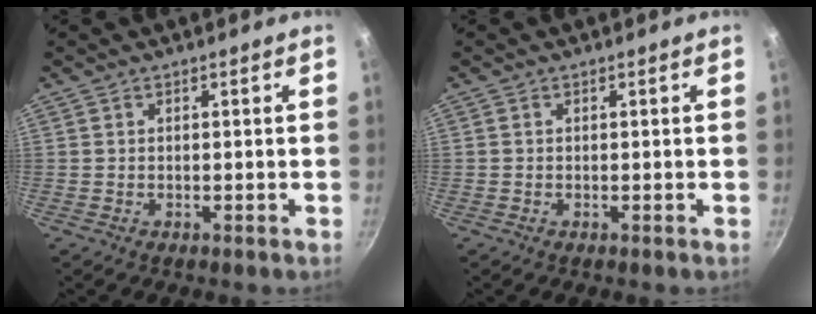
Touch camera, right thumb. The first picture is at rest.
{"total": 0.0}